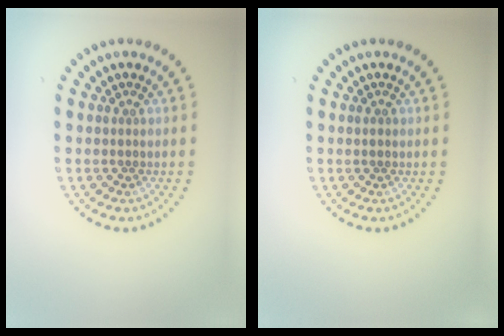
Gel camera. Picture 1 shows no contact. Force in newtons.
{"total": 0.5, "press": 0.5, "slide": 0.1}